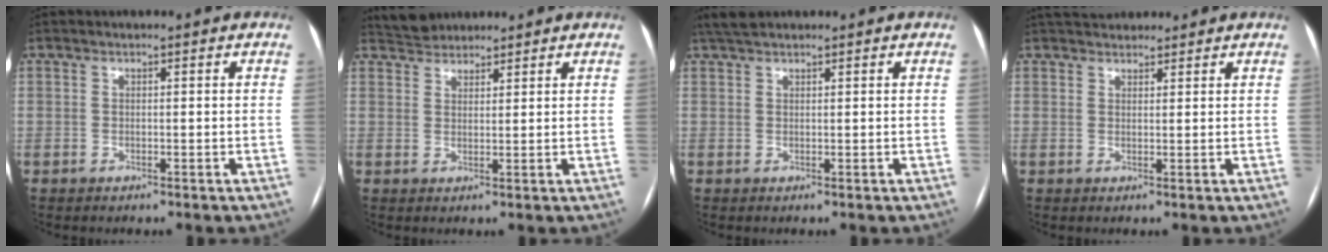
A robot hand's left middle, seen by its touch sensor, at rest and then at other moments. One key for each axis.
{"total": 4.0, "fx": 3.7, "fy": 1.4, "fz": 0.1, "tx": -0.008, "ty": 0.025, "tz": 0.069}
{"total": 3.2, "fx": 2.8, "fy": 0.9, "fz": 1.3, "tx": -0.029, "ty": 0.022, "tz": 0.054}
{"total": 5.6, "fx": 5.1, "fy": 1.8, "fz": 1.5, "tx": -0.017, "ty": 0.034, "tz": 0.079}